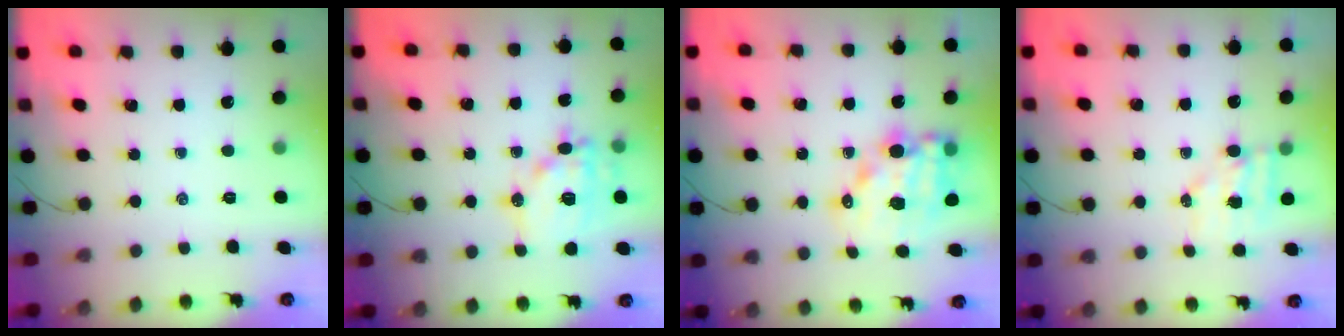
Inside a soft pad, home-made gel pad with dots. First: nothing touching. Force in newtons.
{"total": 15.0, "press": 14.7, "slide": 2.7}
{"total": 14.4, "press": 14.0, "slide": 3.3}
{"total": 5.2, "press": 5.2, "slide": 0.5}